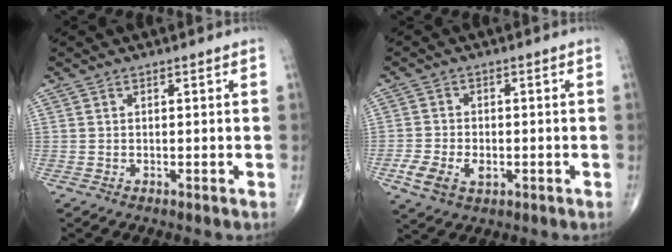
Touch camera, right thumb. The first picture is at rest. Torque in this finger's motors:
{"motor_torque": [0.94, 0.75, 0.29, -0.52, 0.04]}